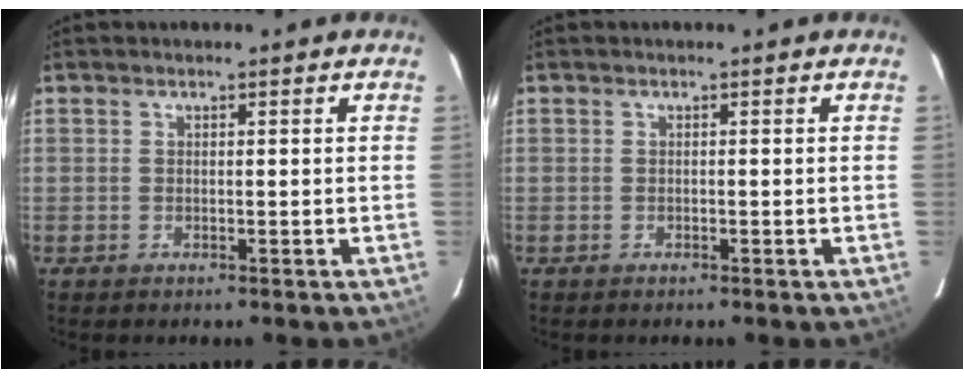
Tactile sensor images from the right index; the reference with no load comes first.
{"total": 0.0}